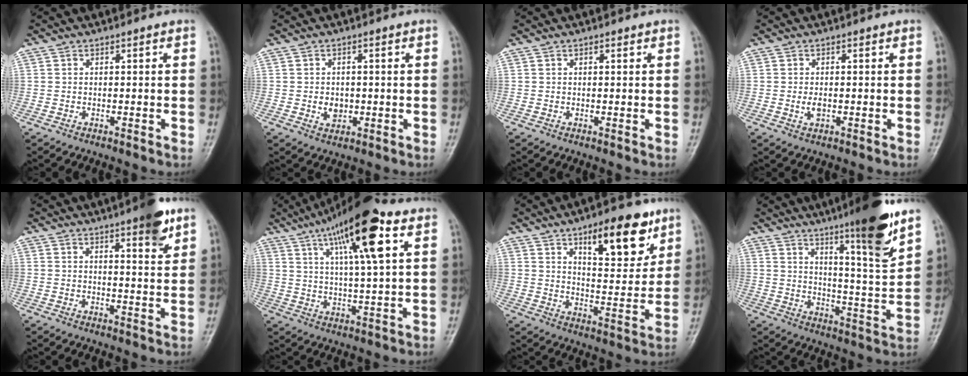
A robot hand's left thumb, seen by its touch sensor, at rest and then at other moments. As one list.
[{"total": 3.2, "force": [-0.4, 2.5, 1.9], "torque": [-0.022, 0.001, -0.001]}, {"total": 0.6, "force": [0.3, 0.3, 0.4], "torque": [-0.007, -0.001, 0.004]}, {"total": 2.0, "force": [-0.3, 1.1, 1.6], "torque": [-0.030, -0.002, -0.004]}, {"total": 7.0, "force": [4.3, 1.5, 5.3], "torque": [-0.064, -0.023, 0.057]}, {"total": 17.5, "force": [8.0, 4.0, 15.0], "torque": [-0.239, -0.009, 0.132]}, {"total": 14.8, "force": [8.4, 5.8, 10.7], "torque": [-0.116, -0.046, 0.127]}, {"total": 14.9, "force": [9.7, 1.3, 11.2], "torque": [-0.156, -0.065, 0.151]}]